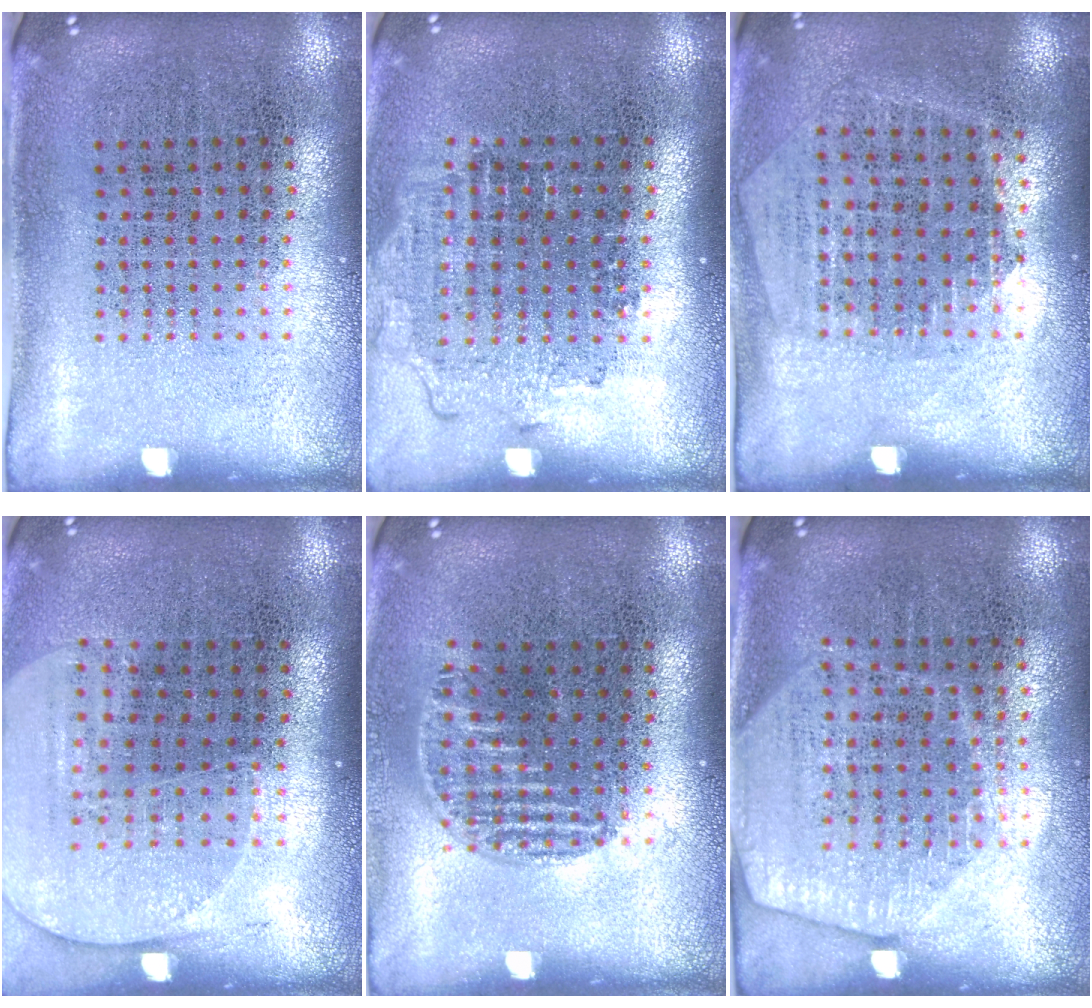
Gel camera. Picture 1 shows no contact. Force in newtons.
{"total": 1.2, "press": 1.1, "slide": 0.5}
{"total": 1.3, "press": 1.2, "slide": 0.6}
{"total": 1.5, "press": 1.4, "slide": 0.6}
{"total": 0.9, "press": 0.8, "slide": 0.5}
{"total": 1.7, "press": 1.6, "slide": 0.8}